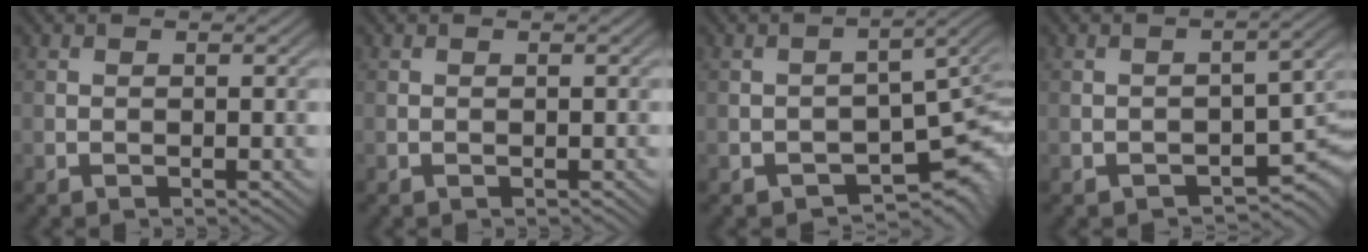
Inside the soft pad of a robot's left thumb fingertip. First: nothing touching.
{"total": 0.0}
{"total": 7.7, "force": [-3.2, 4.2, 5.6], "torque": [-0.065, -0.021, -0.044]}
{"total": 6.2, "force": [-2.6, 3.3, 4.6], "torque": [-0.055, -0.013, -0.036]}